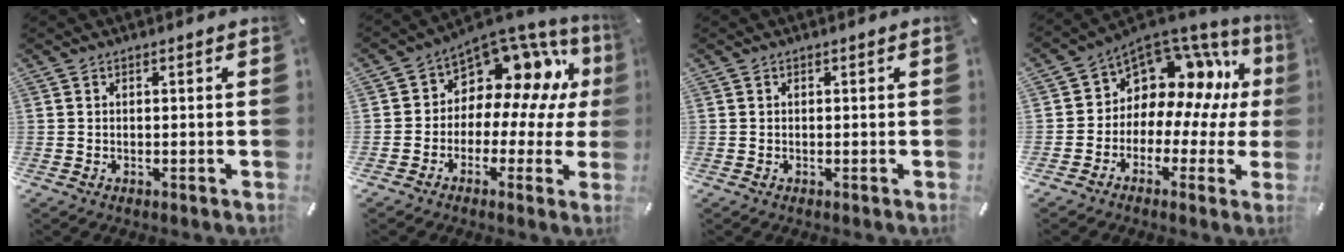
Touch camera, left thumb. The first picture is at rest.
{"total": 10.6, "force": [5.4, 7.7, 5.0], "torque": [-0.081, -0.057, 0.096]}
{"total": 0.0}
{"total": 9.3, "force": [3.7, 7.6, 3.9], "torque": [-0.073, -0.045, 0.066]}